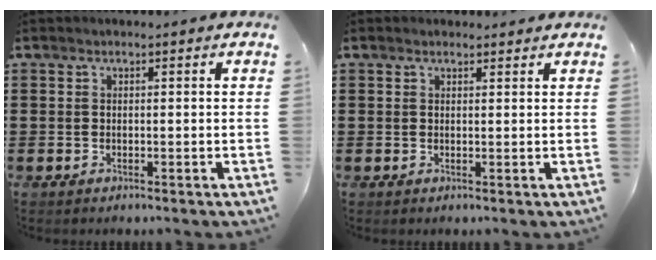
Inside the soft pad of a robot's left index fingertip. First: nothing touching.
{"total": 0.8, "force": [0.8, 0.3, 0.2], "torque": [-0.004, 0.002, 0.015]}